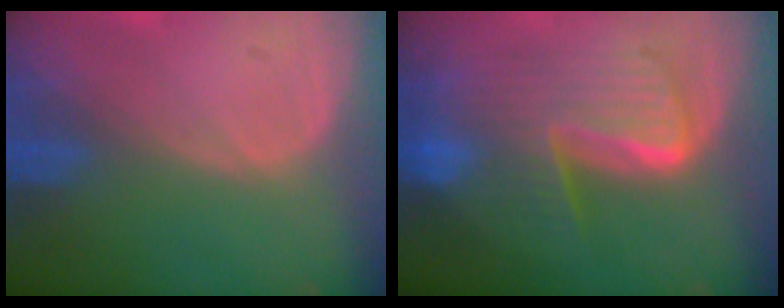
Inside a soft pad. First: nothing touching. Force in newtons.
{"total": 9.0, "press": 9.0, "slide": 0.6}